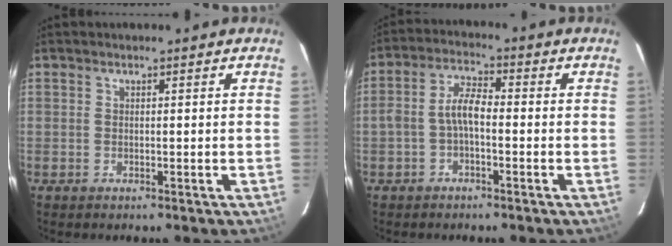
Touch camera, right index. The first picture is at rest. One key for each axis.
{"total": 4.7, "fx": -1.5, "fy": 1.9, "fz": 4.1, "tx": -0.088, "ty": 0.018, "tz": -0.031}